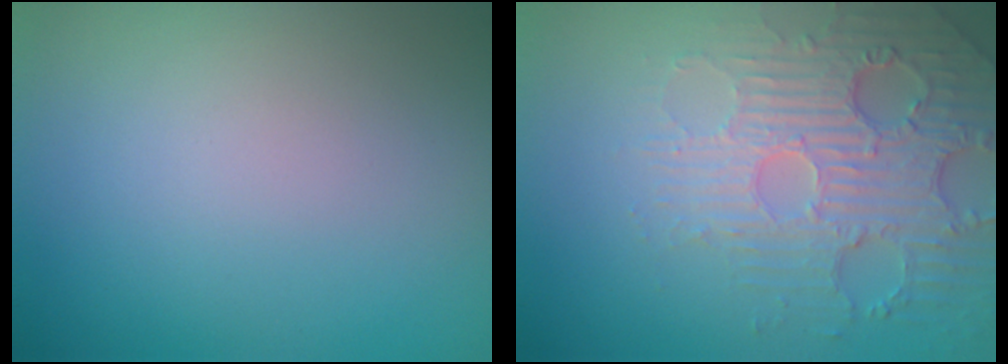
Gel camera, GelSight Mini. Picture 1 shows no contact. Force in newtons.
{"total": 5.0, "press": 4.4, "slide": 2.4}